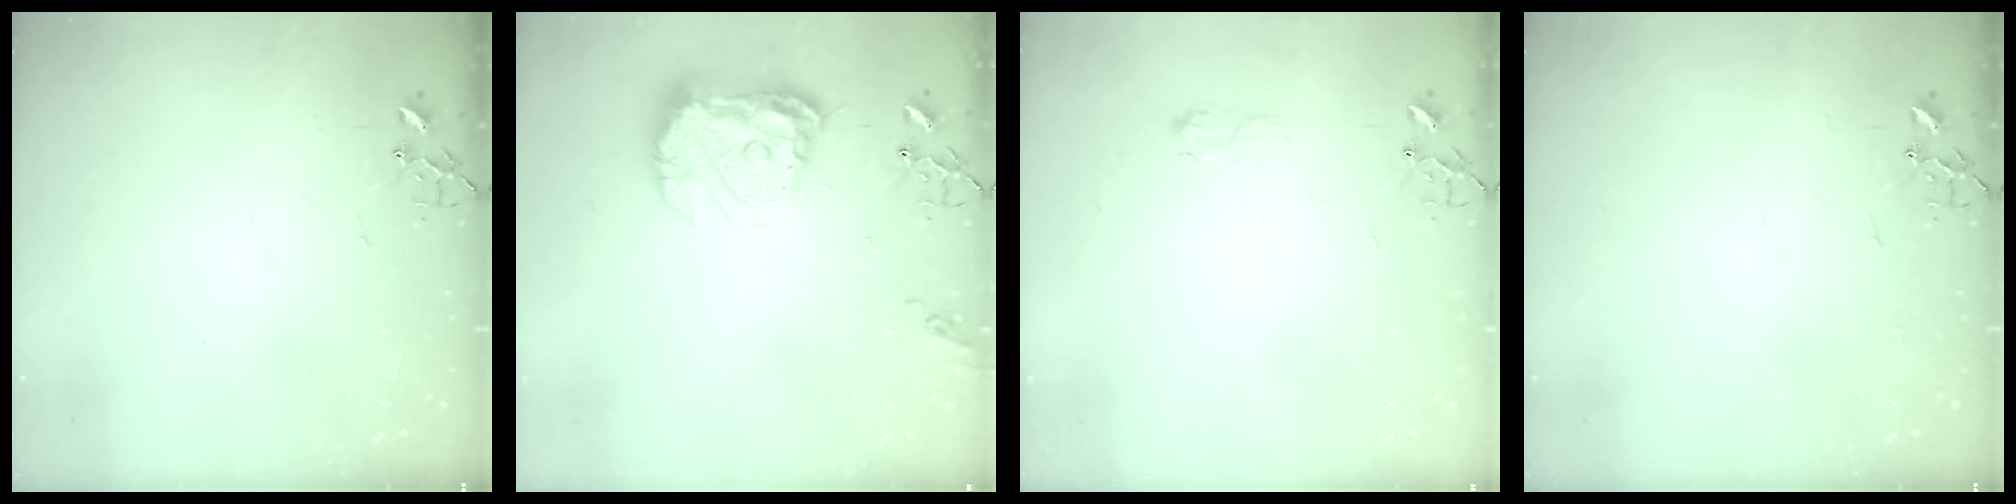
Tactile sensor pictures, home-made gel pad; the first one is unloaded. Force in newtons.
{"total": 17.1, "press": 17.0, "slide": 1.5}
{"total": 5.5, "press": 5.5, "slide": 0.8}
{"total": 0.0}